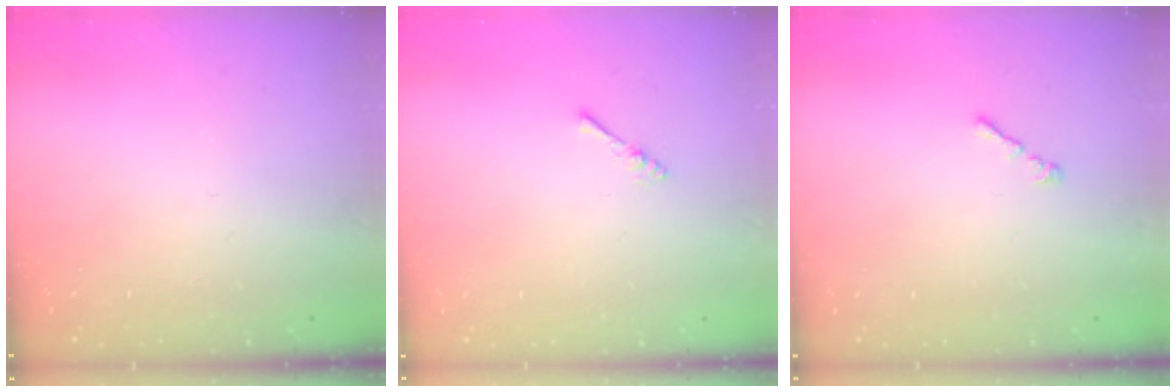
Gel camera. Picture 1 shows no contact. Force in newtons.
{"total": 2.2, "press": 2.2, "slide": 0.4}
{"total": 1.0, "press": 0.9, "slide": 0.5}